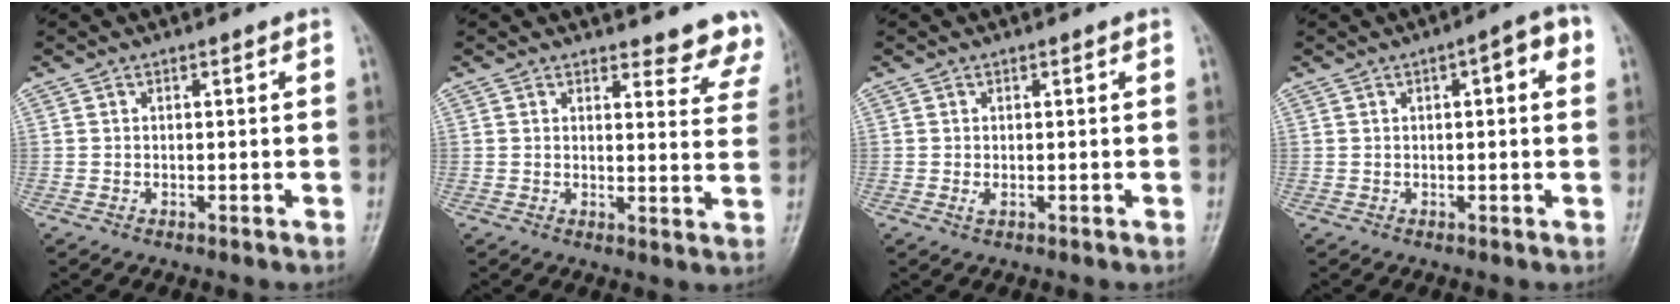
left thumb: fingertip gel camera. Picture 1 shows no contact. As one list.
[{"total": 9.3, "force": [8.7, 2.6, 1.6], "torque": [0.029, -0.059, 0.070]}, {"total": 1.5, "force": [-0.1, 0.7, 1.3], "torque": [-0.025, 0.004, 0.000]}, {"total": 5.4, "force": [1.6, 1.7, 4.9], "torque": [-0.060, 0.014, 0.014]}]